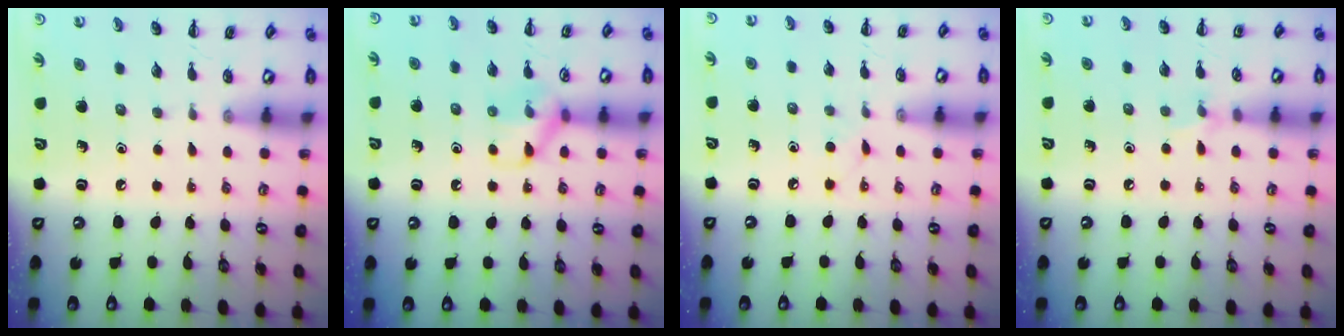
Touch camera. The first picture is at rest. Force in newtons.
{"total": 9.3, "press": 9.2, "slide": 0.8}
{"total": 2.9, "press": 2.8, "slide": 1.0}
{"total": 5.1, "press": 4.9, "slide": 1.5}